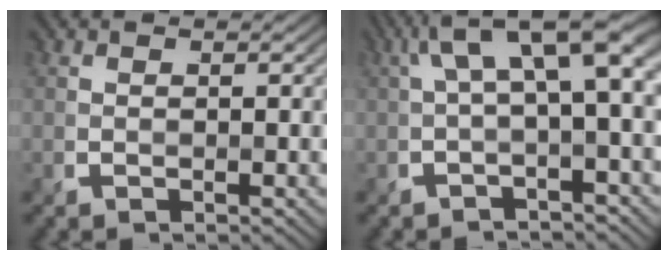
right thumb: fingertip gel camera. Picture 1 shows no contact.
{"total": 7.7, "force": [1.3, 2.1, 7.3], "torque": [-0.121, 0.021, 0.020]}